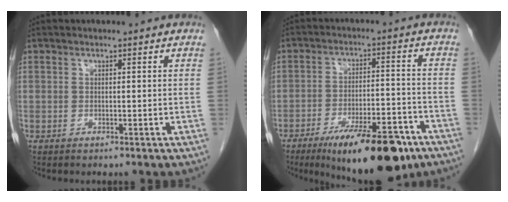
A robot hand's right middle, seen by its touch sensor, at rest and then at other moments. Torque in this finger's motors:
{"motor_torque": [1.22, -0.91, 0.35, 0.16]}